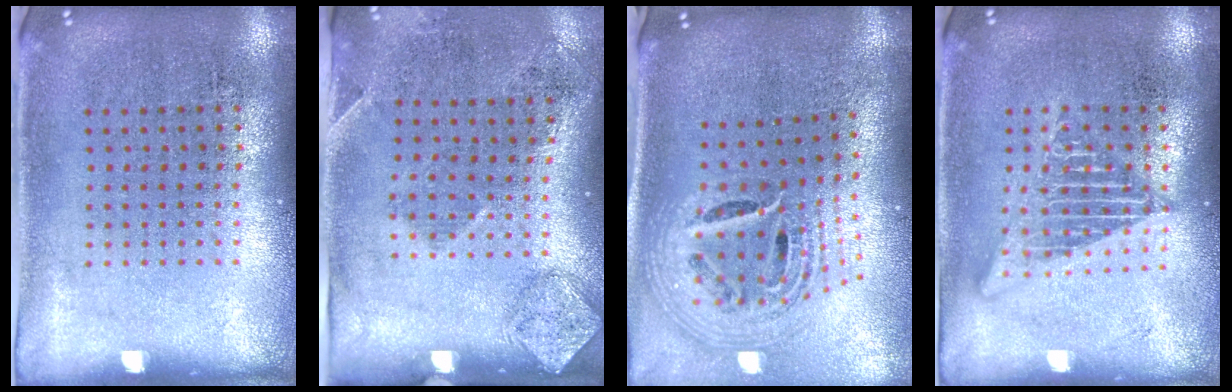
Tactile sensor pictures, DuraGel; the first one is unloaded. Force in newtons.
{"total": 1.8, "press": 1.1, "slide": 1.4}
{"total": 2.6, "press": 1.8, "slide": 1.9}
{"total": 2.7, "press": 2.7, "slide": 0.3}